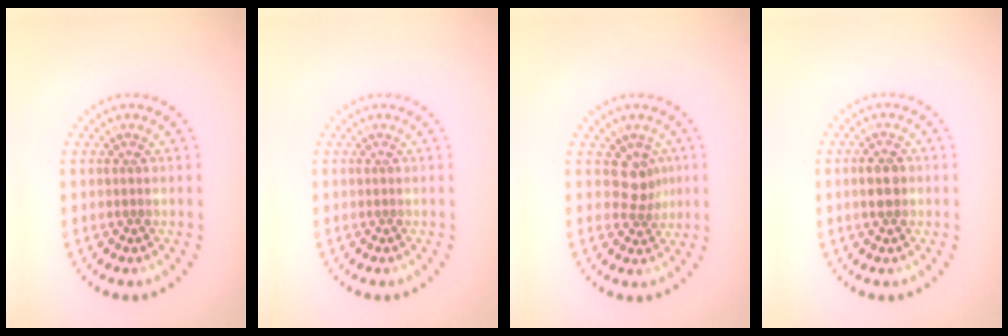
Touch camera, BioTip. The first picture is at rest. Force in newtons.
{"total": 0.0}
{"total": 2.3, "press": 1.7, "slide": 1.6}
{"total": 2.1, "press": 2.1, "slide": 0.3}